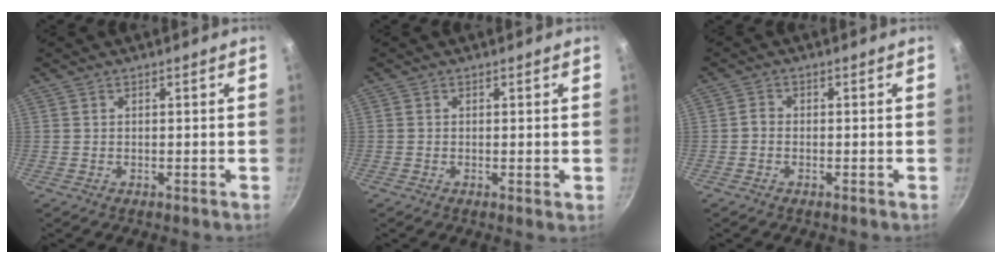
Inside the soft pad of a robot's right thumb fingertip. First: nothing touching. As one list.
[{"total": 1.0, "force": [-0.1, 0.2, 0.9], "torque": [-0.016, -0.003, -0.004]}, {"total": 1.3, "force": [-0.5, 1.0, 0.6], "torque": [-0.012, 0.008, -0.015]}]